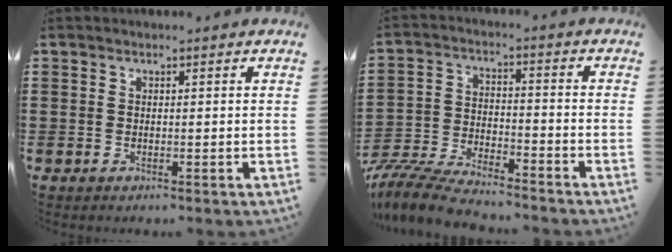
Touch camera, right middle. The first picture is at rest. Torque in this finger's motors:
{"motor_torque": [1.84, 0.30, 0.61, 0.19]}